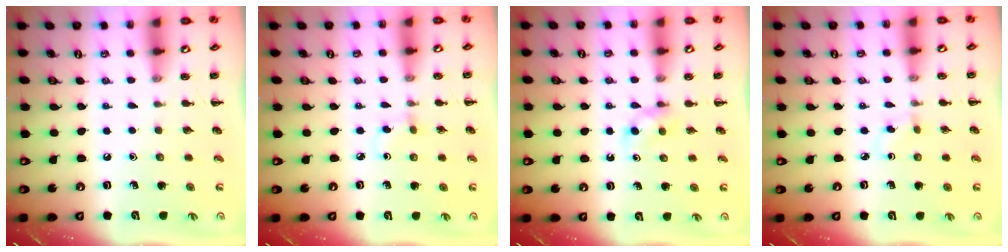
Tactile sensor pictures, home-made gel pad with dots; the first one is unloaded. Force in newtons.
{"total": 2.7, "press": 2.4, "slide": 1.1}
{"total": 2.6, "press": 2.4, "slide": 1.0}
{"total": 1.9, "press": 1.7, "slide": 0.9}